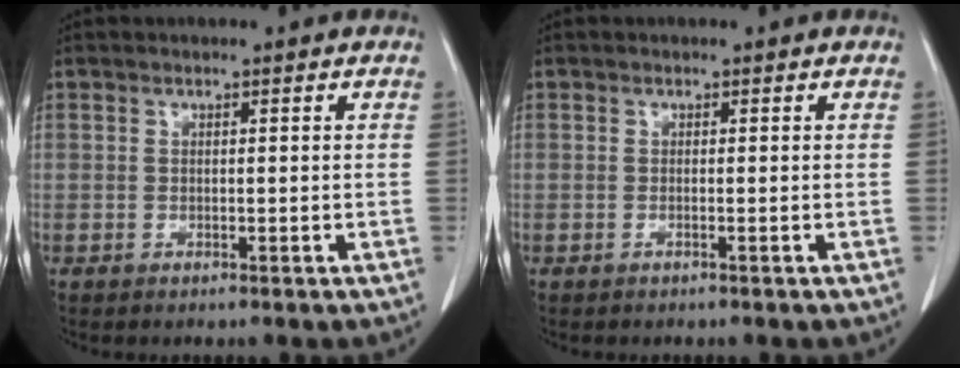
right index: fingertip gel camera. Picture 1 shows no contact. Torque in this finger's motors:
{"motor_torque": [0.00, 0.00, 0.00, 0.00]}